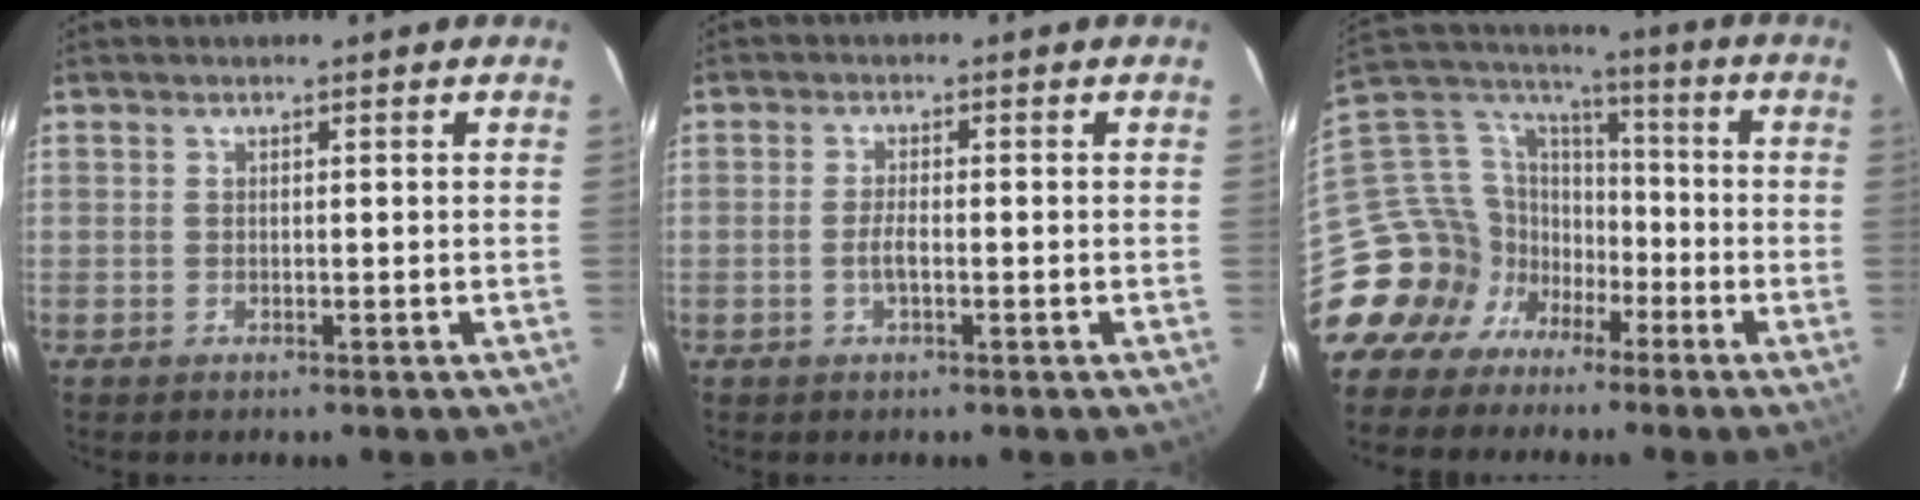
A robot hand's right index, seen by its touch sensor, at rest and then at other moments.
{"total": 2.3, "force": [-0.7, 0.6, 2.0], "torque": [-0.042, -0.002, -0.014]}
{"total": 17.1, "force": [-8.9, 13.3, 6.0], "torque": [-0.140, 0.042, -0.165]}